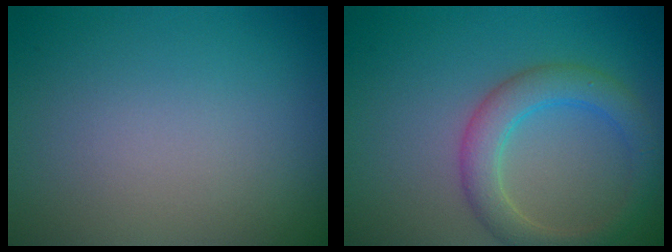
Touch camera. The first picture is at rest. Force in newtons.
{"total": 4.2, "press": 4.1, "slide": 0.3}